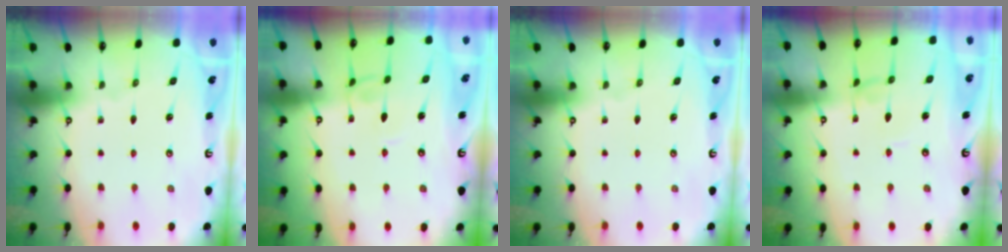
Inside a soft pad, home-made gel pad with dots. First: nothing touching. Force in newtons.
{"total": 2.7, "press": 2.7, "slide": 0.2}
{"total": 0.0}
{"total": 0.6, "press": 0.5, "slide": 0.3}